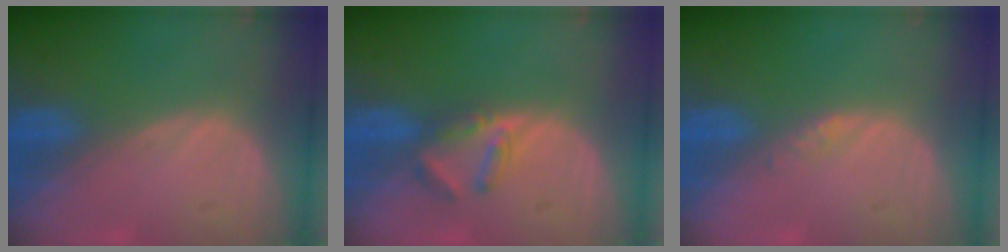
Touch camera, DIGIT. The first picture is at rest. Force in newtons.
{"total": 3.7, "press": 3.6, "slide": 1.0}
{"total": 1.1, "press": 1.1, "slide": 0.1}